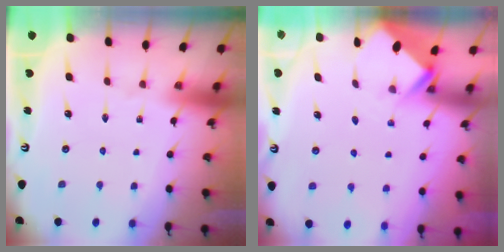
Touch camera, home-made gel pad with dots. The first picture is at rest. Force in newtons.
{"total": 2.8, "press": 2.8, "slide": 0.2}